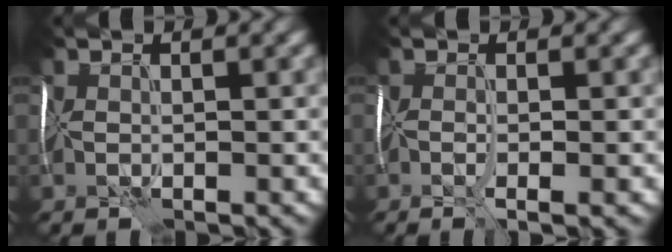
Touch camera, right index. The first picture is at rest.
{"total": 2.1, "force": [-1.0, 0.5, 1.8], "torque": [-0.029, -0.003, -0.004]}